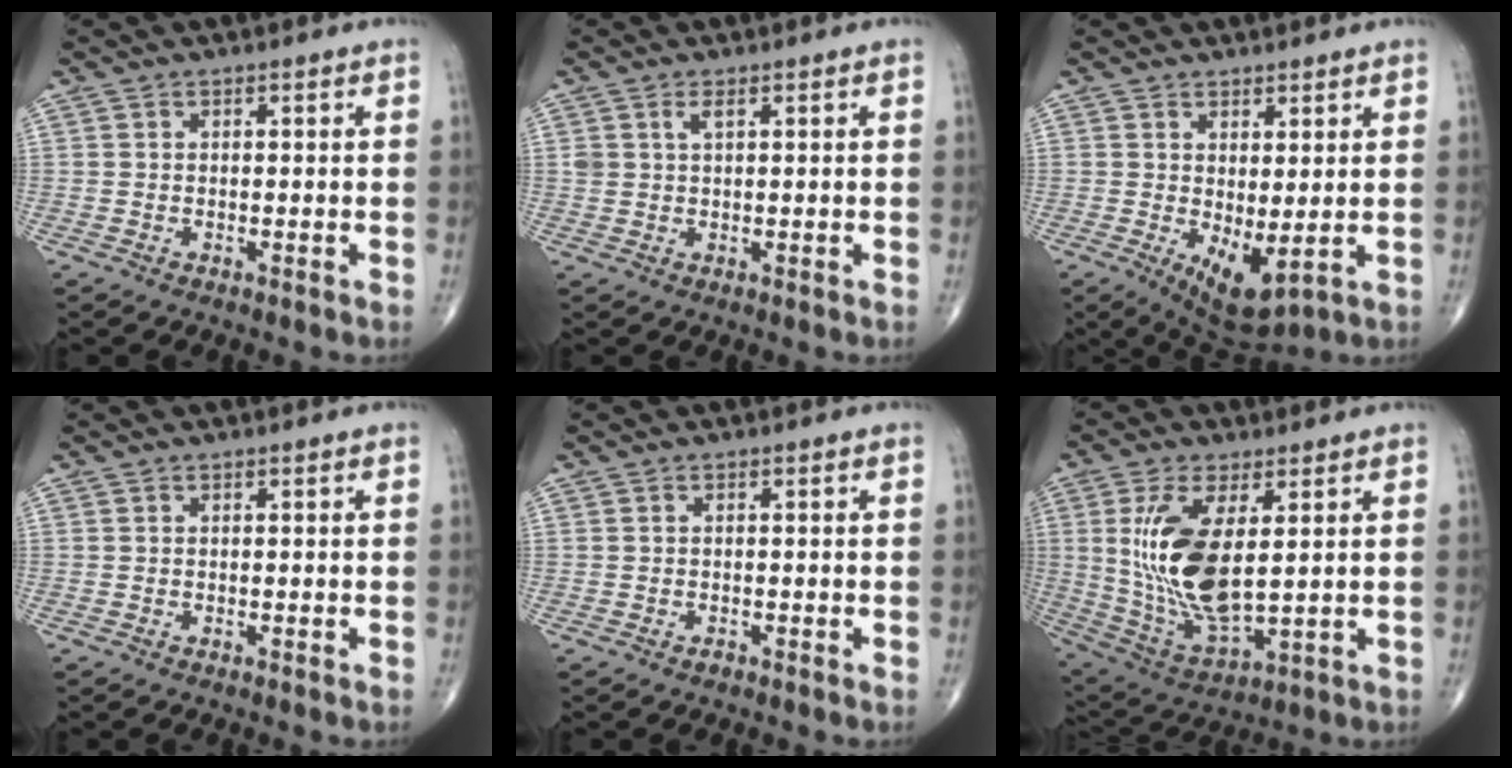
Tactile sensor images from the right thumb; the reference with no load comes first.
{"total": 2.0, "force": [1.0, 0.8, 1.5], "torque": [-0.034, 0.003, 0.023]}
{"total": 7.1, "force": [-0.5, 3.0, 6.5], "torque": [-0.098, -0.015, 0.006]}
{"total": 0.0}
{"total": 0.6, "force": [-0.4, 0.3, 0.3], "torque": [-0.001, 0.001, -0.009]}
{"total": 16.4, "force": [2.7, 7.1, 14.6], "torque": [-0.292, -0.023, 0.068]}